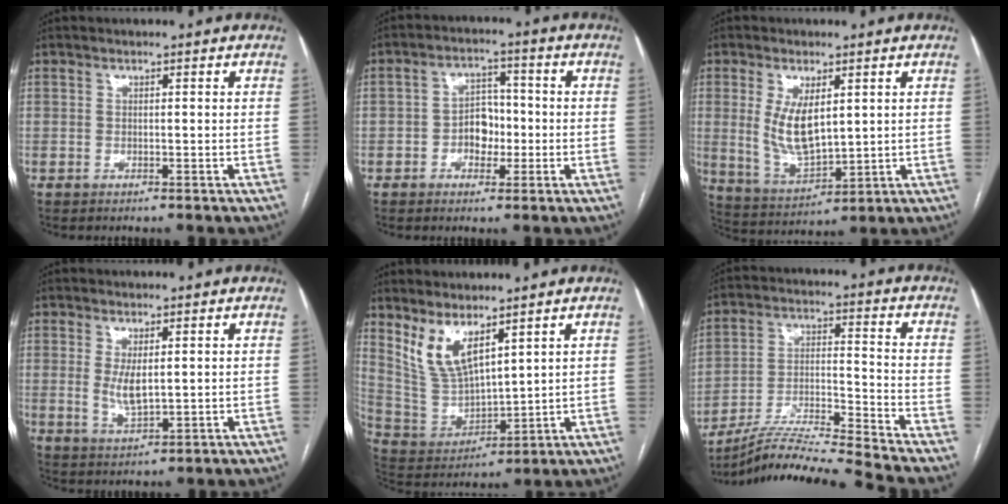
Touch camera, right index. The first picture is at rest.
{"total": 5.3, "force": [-1.2, 3.6, 3.6], "torque": [-0.060, 0.016, -0.022]}
{"total": 8.9, "force": [1.9, 3.7, 7.8], "torque": [-0.162, -0.007, 0.048]}
{"total": 4.4, "force": [0.6, 1.5, 4.1], "torque": [-0.083, -0.011, 0.018]}
{"total": 9.0, "force": [6.1, 3.1, 5.9], "torque": [-0.125, -0.008, 0.145]}
{"total": 14.8, "force": [-13.7, -3.1, 4.8], "torque": [-0.083, 0.004, -0.242]}